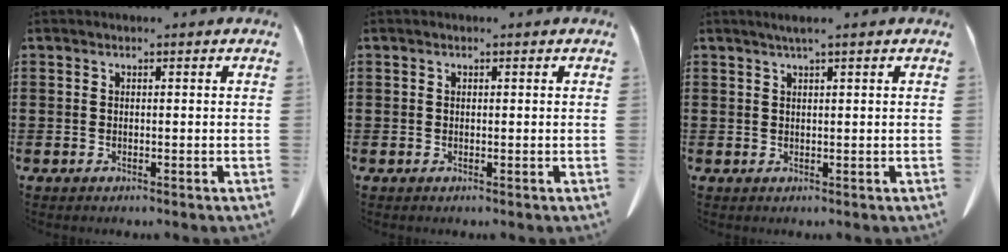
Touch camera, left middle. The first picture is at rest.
{"total": 0.0}
{"total": 1.6, "force": [1.1, -0.1, 1.2], "torque": [-0.023, -0.002, 0.021]}